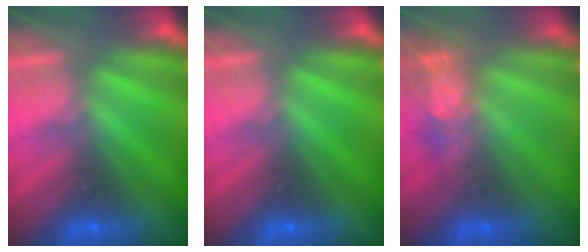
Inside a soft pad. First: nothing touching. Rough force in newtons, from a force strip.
{"total": 0.0}
{"total": 7.5}